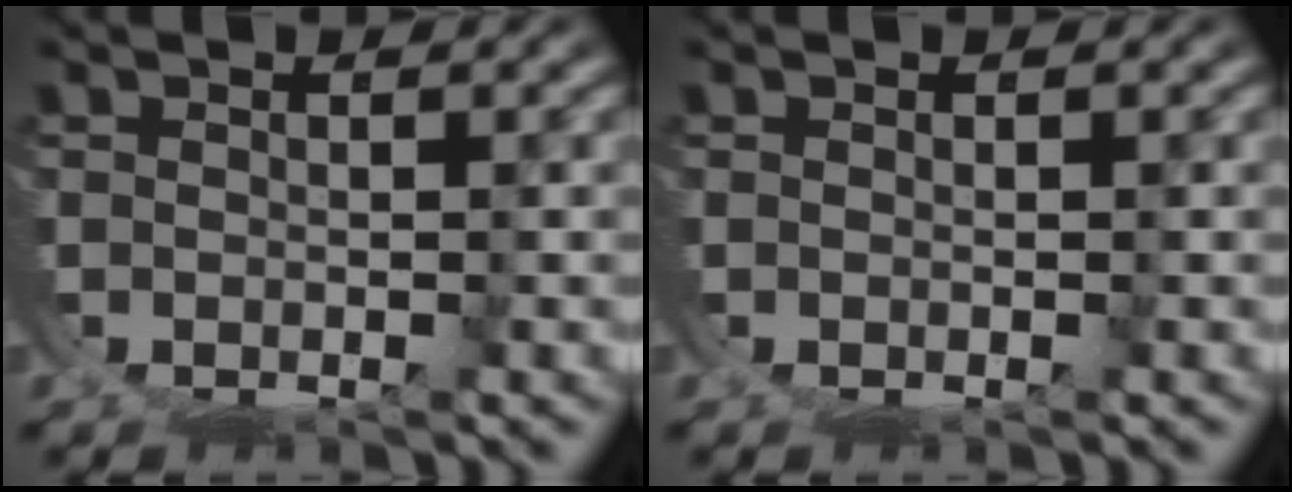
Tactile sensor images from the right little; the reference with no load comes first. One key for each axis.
{"total": 0.0}